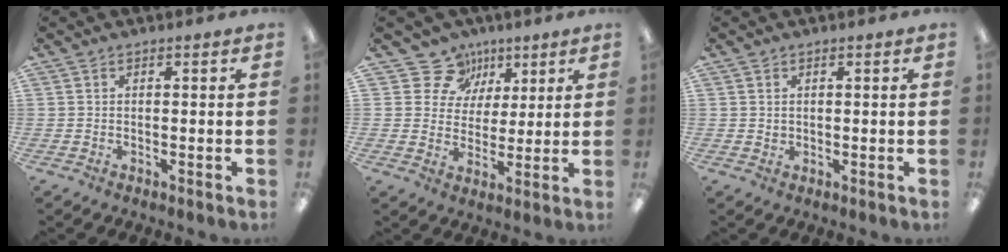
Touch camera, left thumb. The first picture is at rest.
{"total": 10.6, "force": [6.1, 8.5, 1.5], "torque": [-0.030, -0.042, 0.116]}
{"total": 0.9, "force": [0.4, 0.8, 0.0], "torque": [0.000, 0.002, 0.008]}